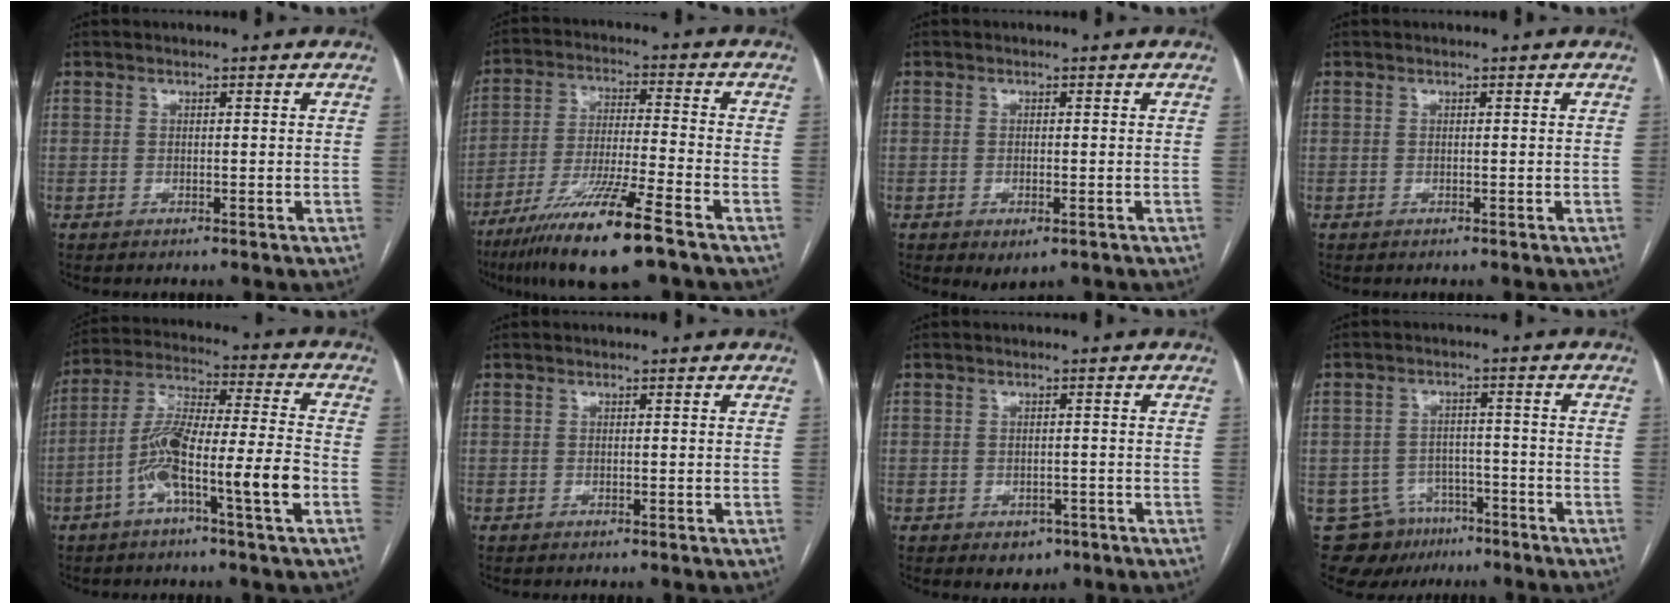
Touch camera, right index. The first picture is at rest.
{"total": 14.5, "force": [-9.4, 0.0, 11.0], "torque": [-0.218, -0.041, -0.172]}
{"total": 2.7, "force": [-1.3, 1.1, 2.2], "torque": [-0.033, -0.004, -0.010]}
{"total": 0.0}
{"total": 13.3, "force": [-4.8, 0.9, 12.4], "torque": [-0.234, 0.017, -0.089]}
{"total": 0.0}
{"total": 3.1, "force": [-1.5, 2.4, 1.3], "torque": [-0.007, 0.004, -0.011]}
{"total": 9.9, "force": [-6.5, 7.2, 2.3], "torque": [-0.040, 0.017, -0.092]}